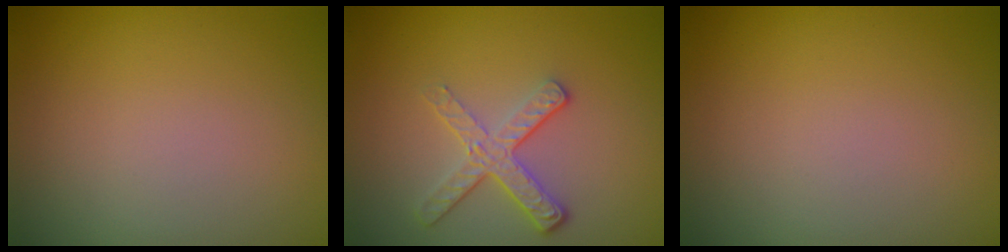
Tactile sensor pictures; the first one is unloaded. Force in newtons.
{"total": 3.2, "press": 2.5, "slide": 2.0}
{"total": 0.0}